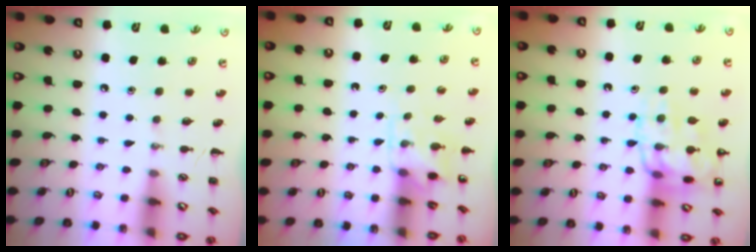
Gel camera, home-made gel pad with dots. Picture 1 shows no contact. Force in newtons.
{"total": 3.4, "press": 3.2, "slide": 1.1}
{"total": 15.2, "press": 15.1, "slide": 1.6}